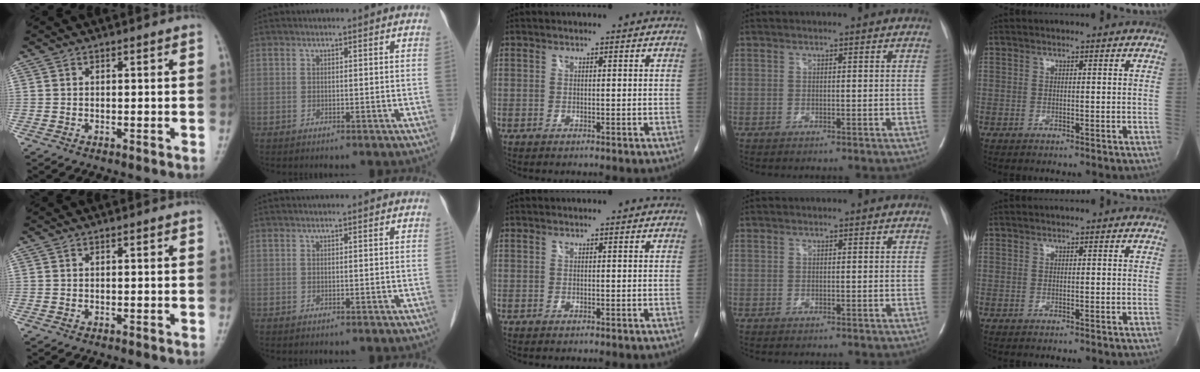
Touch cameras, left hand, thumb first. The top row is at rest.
{}